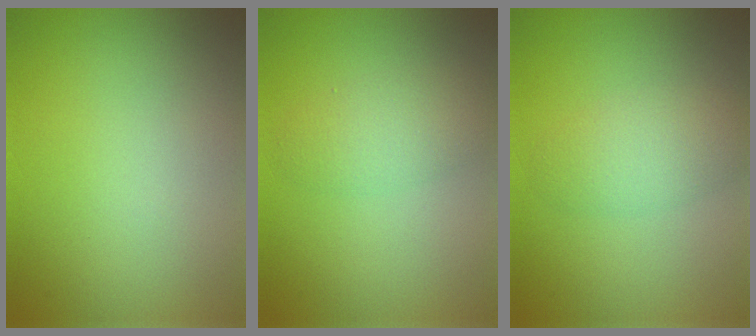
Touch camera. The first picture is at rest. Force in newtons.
{"total": 2.8, "press": 2.8, "slide": 0.1}
{"total": 3.0, "press": 3.0, "slide": 0.2}